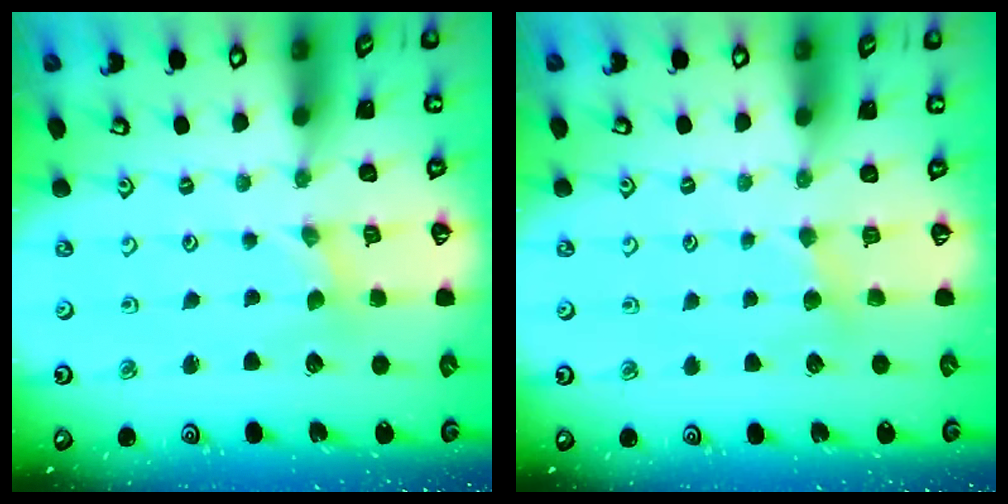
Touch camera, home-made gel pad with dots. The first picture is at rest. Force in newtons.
{"total": 2.9, "press": 2.9, "slide": 0.5}